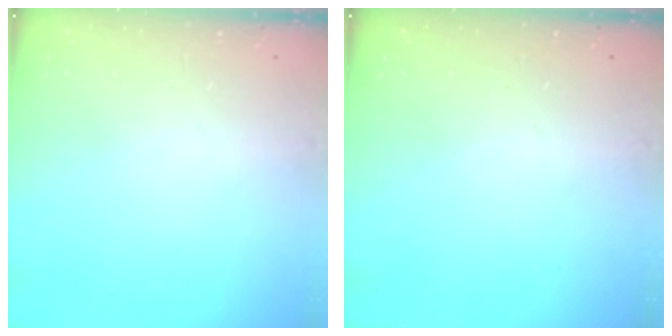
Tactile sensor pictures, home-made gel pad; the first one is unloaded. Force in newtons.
{"total": 0.0}